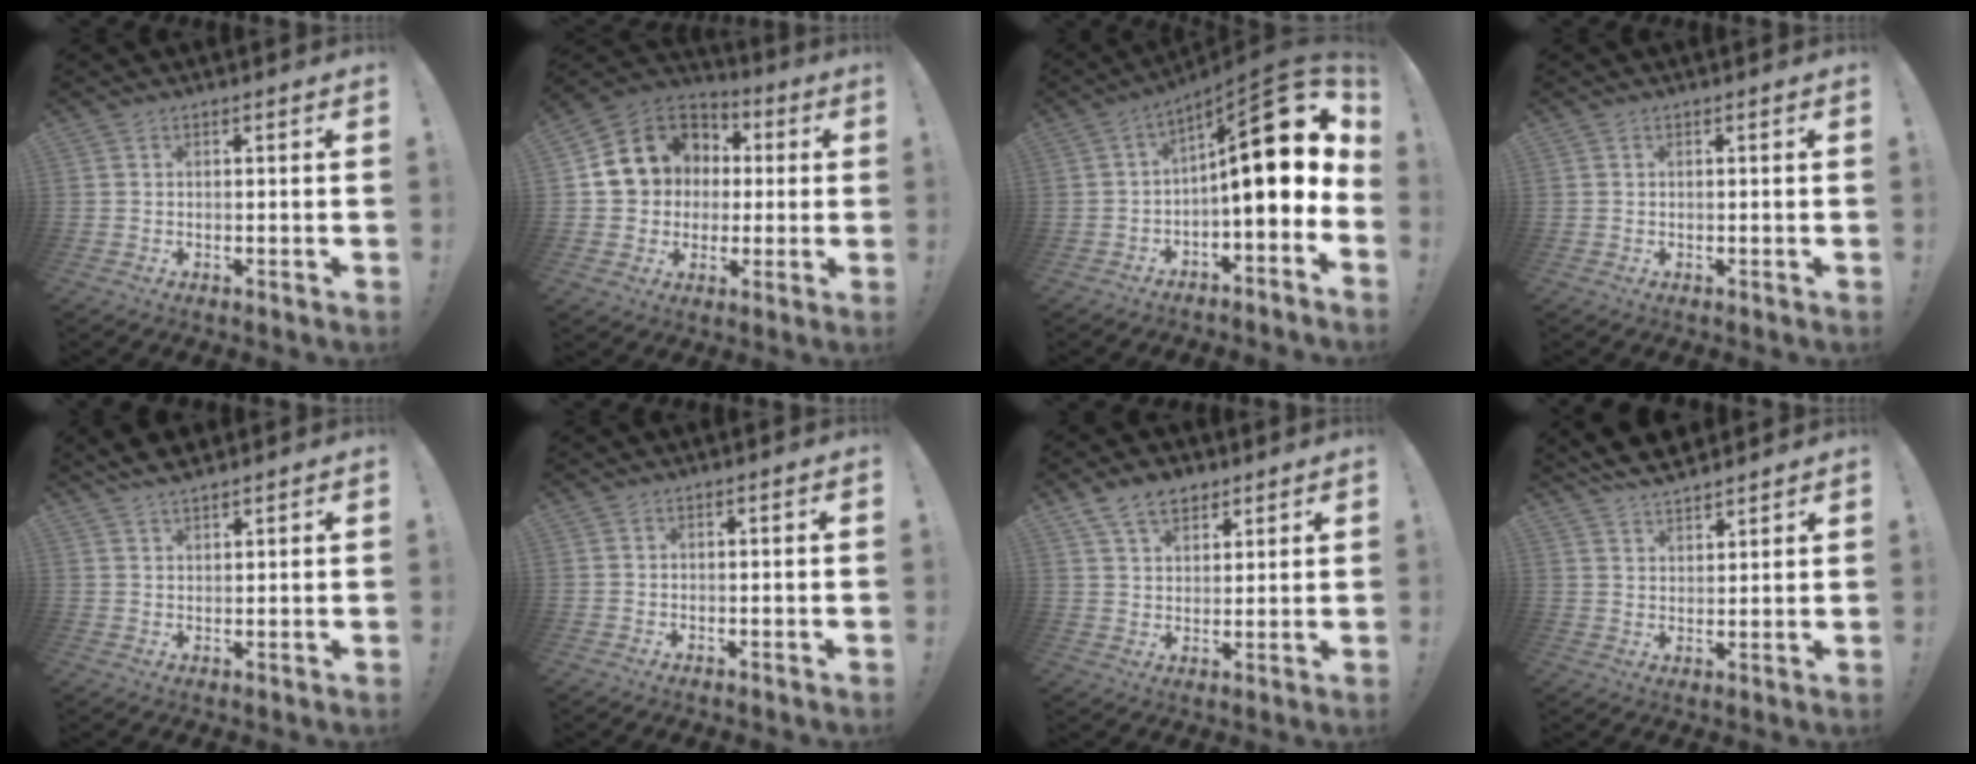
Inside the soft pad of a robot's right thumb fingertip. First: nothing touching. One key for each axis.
{"total": 14.3, "fx": 2.9, "fy": 12.9, "fz": 5.5, "tx": -0.080, "ty": 0.001, "tz": 0.079}
{"total": 19.3, "fx": 4.2, "fy": 5.7, "fz": 17.9, "tx": -0.246, "ty": -0.033, "tz": 0.069}
{"total": 0.0}
{"total": 4.2, "fx": 3.8, "fy": 1.2, "fz": 1.4, "tx": -0.017, "ty": -0.022, "tz": 0.070}
{"total": 0.0}
{"total": 9.0, "fx": 5.9, "fy": 5.4, "fz": 4.1, "tx": -0.072, "ty": -0.020, "tz": 0.113}
{"total": 6.6, "fx": 6.1, "fy": 2.1, "fz": 1.6, "tx": -0.034, "ty": -0.034, "tz": 0.115}